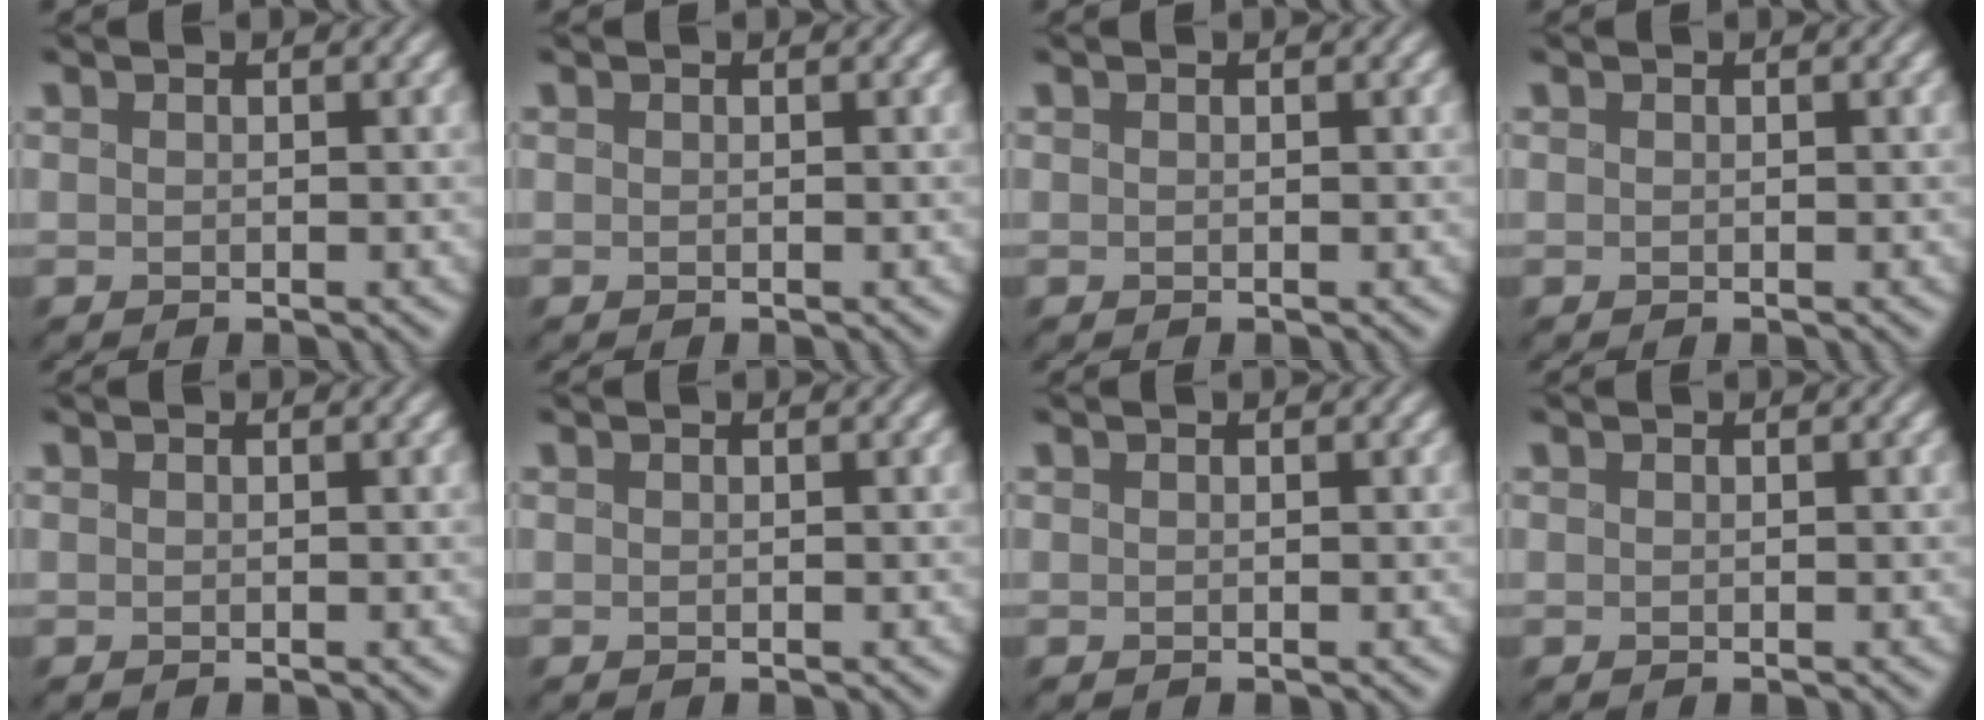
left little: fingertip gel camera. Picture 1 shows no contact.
{"total": 0.0}
{"total": 0.0}
{"total": 0.0}
{"total": 0.0}
{"total": 0.0}
{"total": 0.0}
{"total": 0.0}